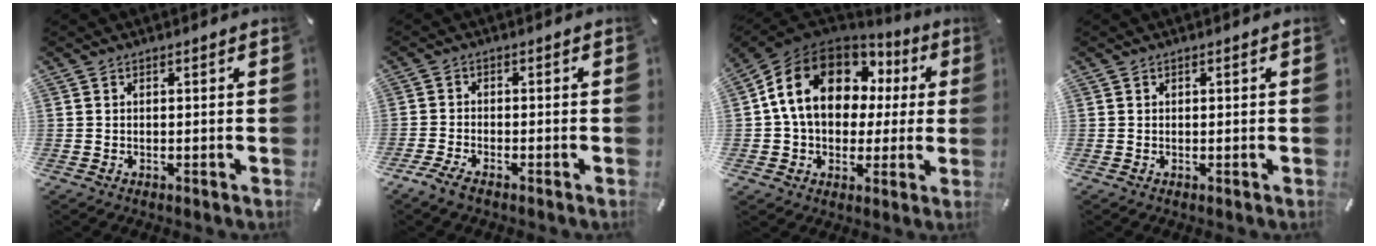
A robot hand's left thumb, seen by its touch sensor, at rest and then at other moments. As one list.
[{"total": 3.0, "force": [-2.4, 0.9, 1.6], "torque": [-0.045, 0.005, -0.052]}, {"total": 17.0, "force": [4.6, 13.0, 10.0], "torque": [-0.211, -0.008, 0.087]}, {"total": 0.0}]